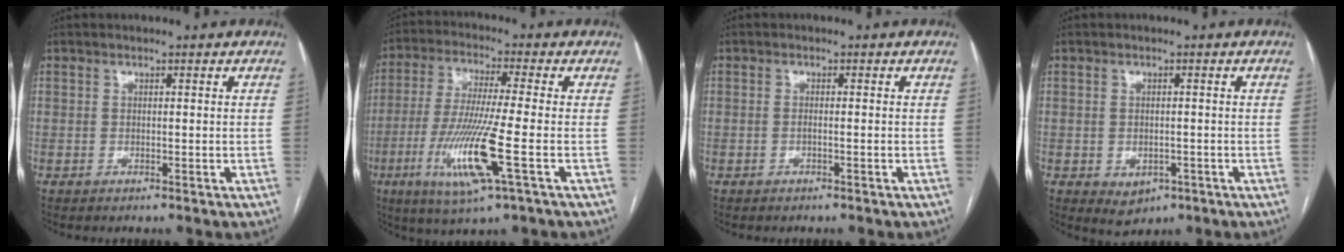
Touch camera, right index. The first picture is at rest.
{"total": 12.9, "force": [-4.1, -0.1, 12.2], "torque": [-0.255, -0.026, -0.081]}
{"total": 0.8, "force": [-0.2, 0.1, 0.8], "torque": [-0.014, 0.000, -0.001]}
{"total": 3.3, "force": [-1.2, 2.5, 1.8], "torque": [-0.022, -0.002, -0.002]}